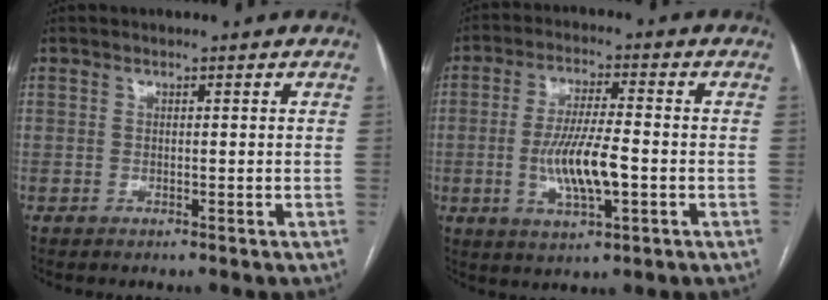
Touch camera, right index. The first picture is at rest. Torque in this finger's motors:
{"motor_torque": [0.80, -0.05, 0.45, 0.11]}